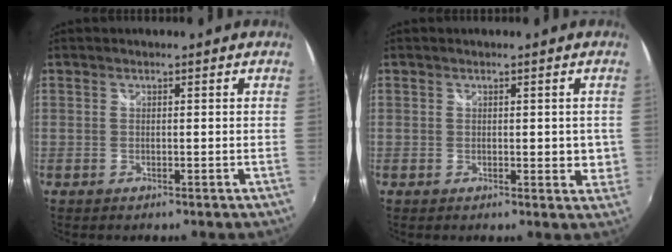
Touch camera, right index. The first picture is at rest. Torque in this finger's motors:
{"motor_torque": [1.54, 0.60, 0.23, 0.02]}